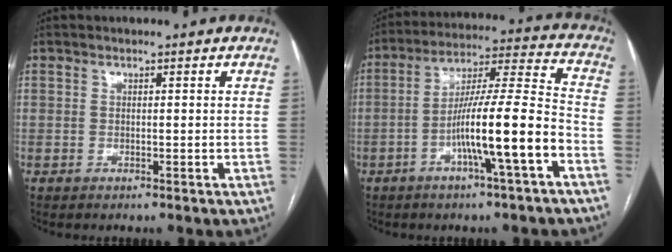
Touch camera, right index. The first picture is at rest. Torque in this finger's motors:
{"motor_torque": [2.00, -0.14, 1.04, 0.21]}